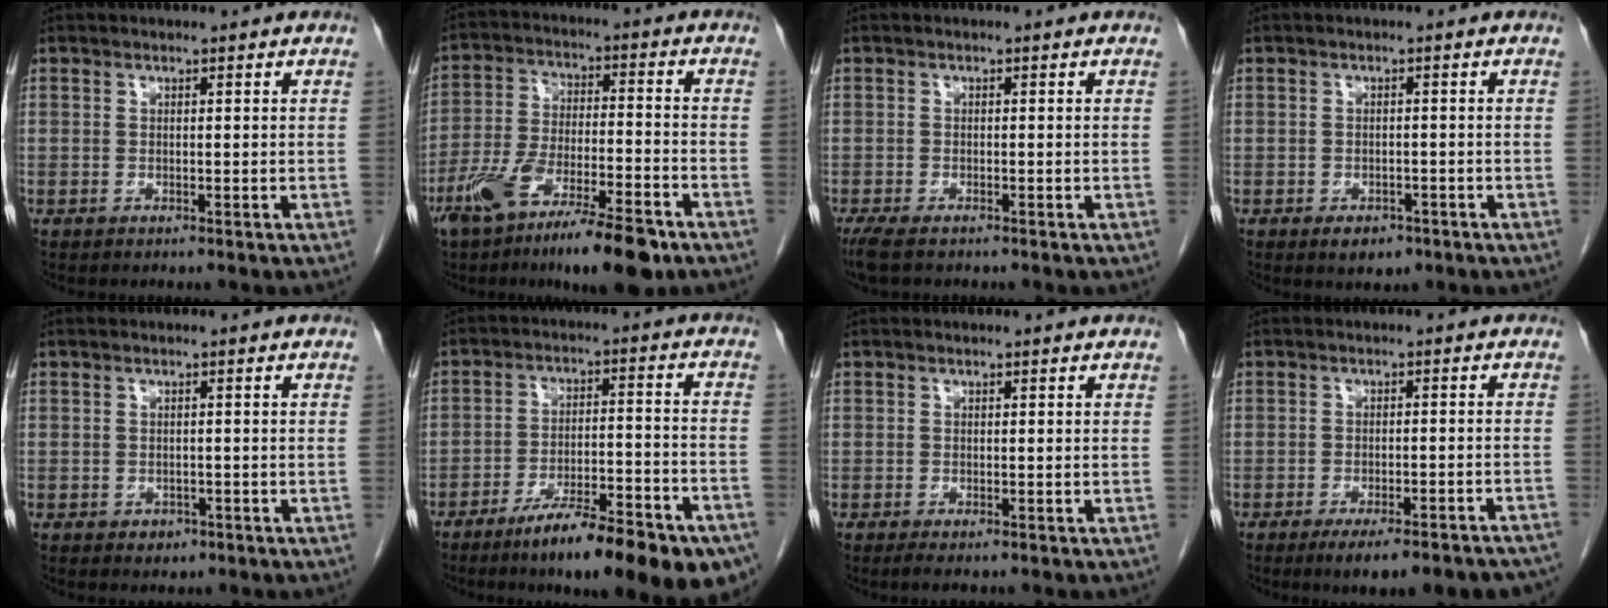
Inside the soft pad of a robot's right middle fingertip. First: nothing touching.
{"total": 15.9, "force": [-10.4, 3.0, 11.6], "torque": [-0.198, -0.022, -0.179]}
{"total": 4.0, "force": [-3.0, 1.2, 2.3], "torque": [-0.048, -0.012, -0.049]}
{"total": 3.2, "force": [-2.0, 1.9, 1.8], "torque": [-0.023, 0.000, -0.018]}
{"total": 1.5, "force": [-0.8, 1.1, 0.5], "torque": [-0.007, 0.003, -0.005]}
{"total": 19.7, "force": [-13.7, 3.3, 13.8], "torque": [-0.135, 0.014, -0.208]}
{"total": 0.9, "force": [-0.6, 0.1, 0.8], "torque": [-0.015, -0.004, -0.009]}
{"total": 13.8, "force": [-11.6, 2.6, 7.1], "torque": [-0.054, 0.008, -0.143]}